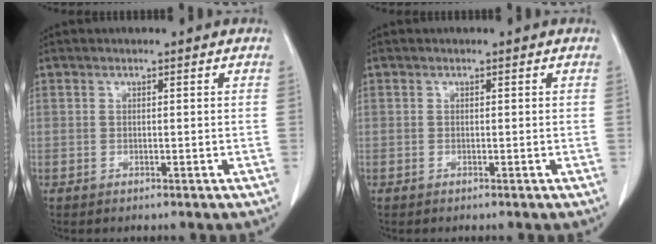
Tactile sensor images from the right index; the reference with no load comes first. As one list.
[{"total": 0.0}]